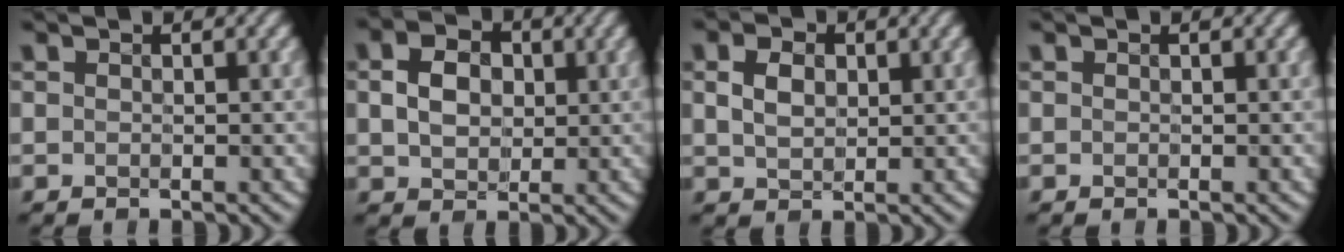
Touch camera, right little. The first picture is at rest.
{"total": 3.7, "force": [0.1, 2.9, 2.3], "torque": [-0.055, 0.002, 0.006]}
{"total": 2.2, "force": [0.1, 1.6, 1.5], "torque": [-0.042, -0.001, 0.013]}
{"total": 0.0}